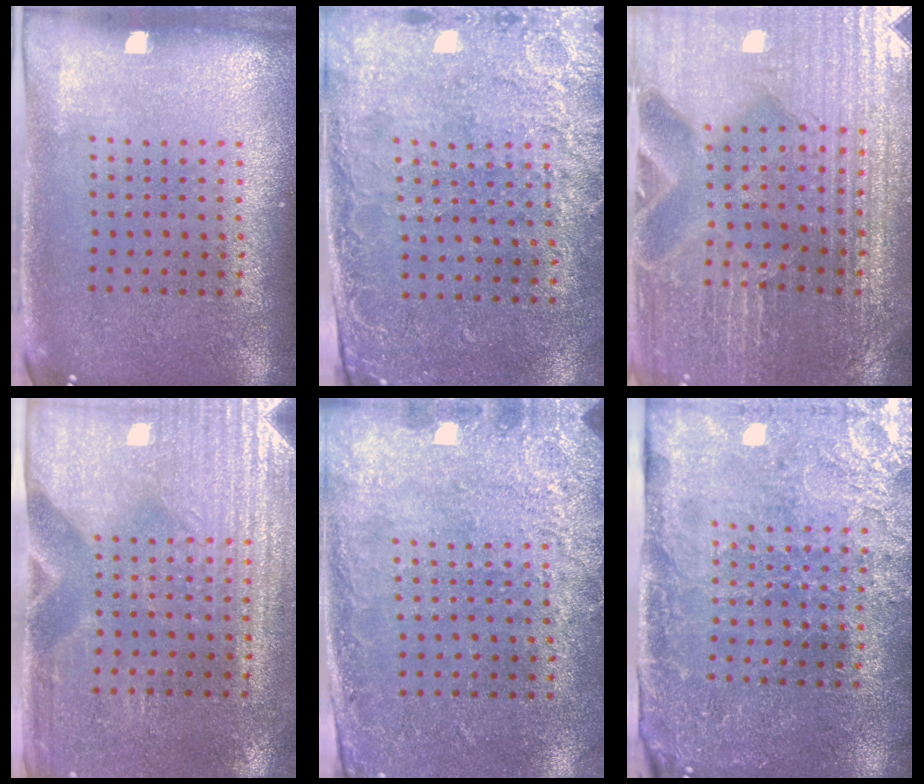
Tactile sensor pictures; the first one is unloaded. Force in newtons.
{"total": 2.7, "press": 2.2, "slide": 1.5}
{"total": 3.4, "press": 3.3, "slide": 0.3}
{"total": 3.1, "press": 2.7, "slide": 1.5}
{"total": 2.7, "press": 1.9, "slide": 1.9}
{"total": 3.4, "press": 3.4, "slide": 0.6}